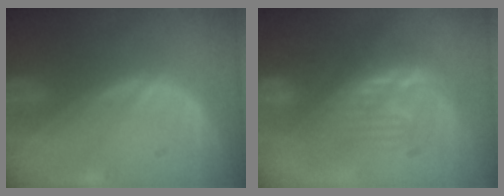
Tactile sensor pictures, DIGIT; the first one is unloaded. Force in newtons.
{"total": 8.1, "press": 7.9, "slide": 1.6}